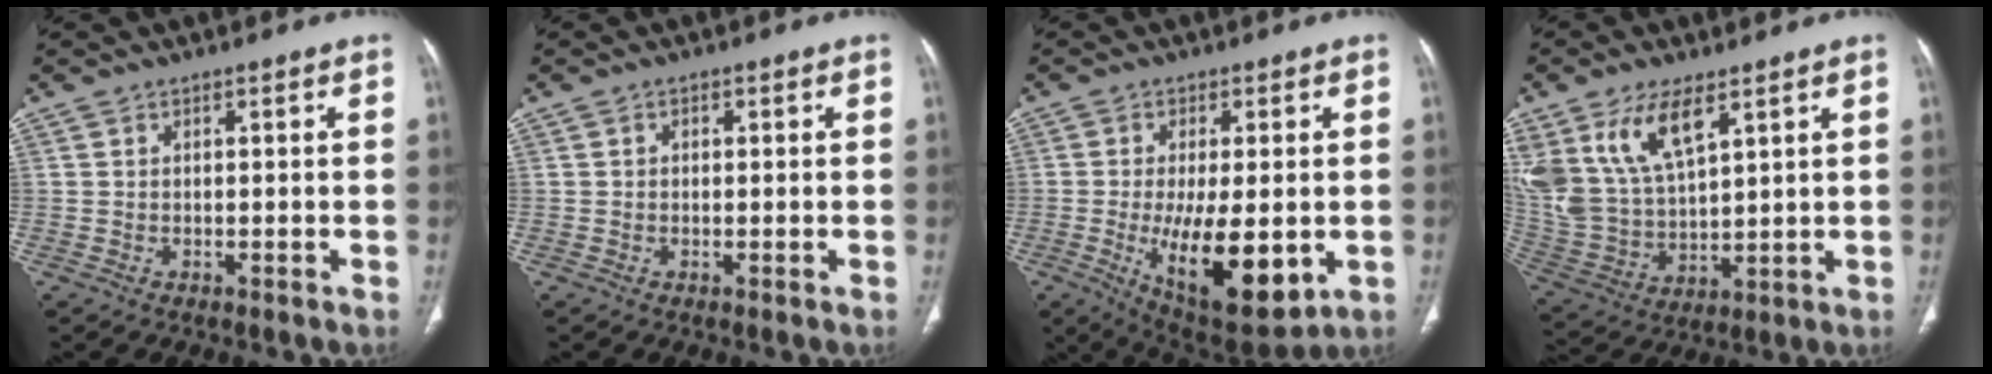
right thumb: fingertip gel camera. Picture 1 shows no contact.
{"total": 0.8, "force": [0.2, 0.6, 0.4], "torque": [-0.004, 0.001, 0.001]}
{"total": 16.3, "force": [-3.3, 6.5, 14.6], "torque": [-0.228, -0.024, -0.032]}
{"total": 16.1, "force": [8.4, 7.8, 11.2], "torque": [-0.219, -0.027, 0.181]}